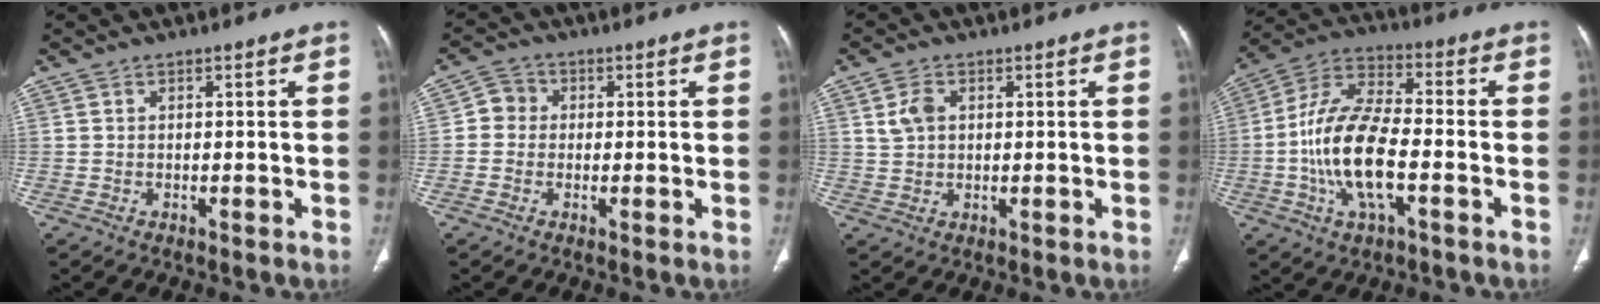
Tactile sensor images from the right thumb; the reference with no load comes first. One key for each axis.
{"total": 3.7, "fx": 0.0, "fy": 3.5, "fz": 1.3, "tx": -0.005, "ty": 0.009, "tz": -0.011}
{"total": 3.9, "fx": 1.1, "fy": 2.8, "fz": 2.5, "tx": -0.046, "ty": 0.004, "tz": 0.026}
{"total": 15.6, "fx": -3.6, "fy": 6.6, "fz": 13.7, "tx": -0.271, "ty": 0.028, "tz": -0.070}